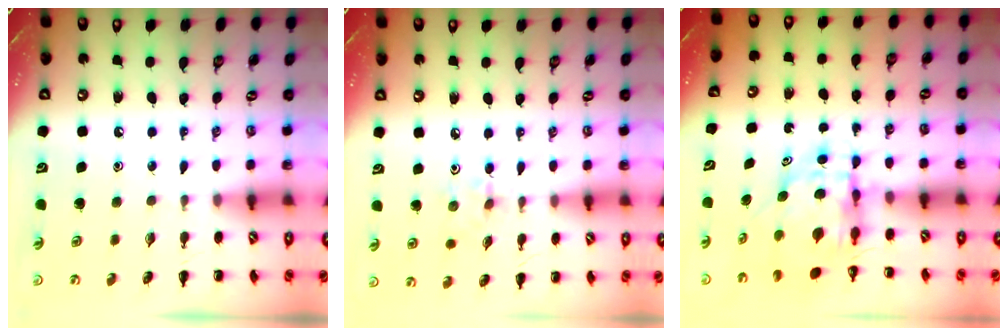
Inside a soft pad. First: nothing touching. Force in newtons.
{"total": 2.9, "press": 2.7, "slide": 0.9}
{"total": 6.0, "press": 5.8, "slide": 1.3}